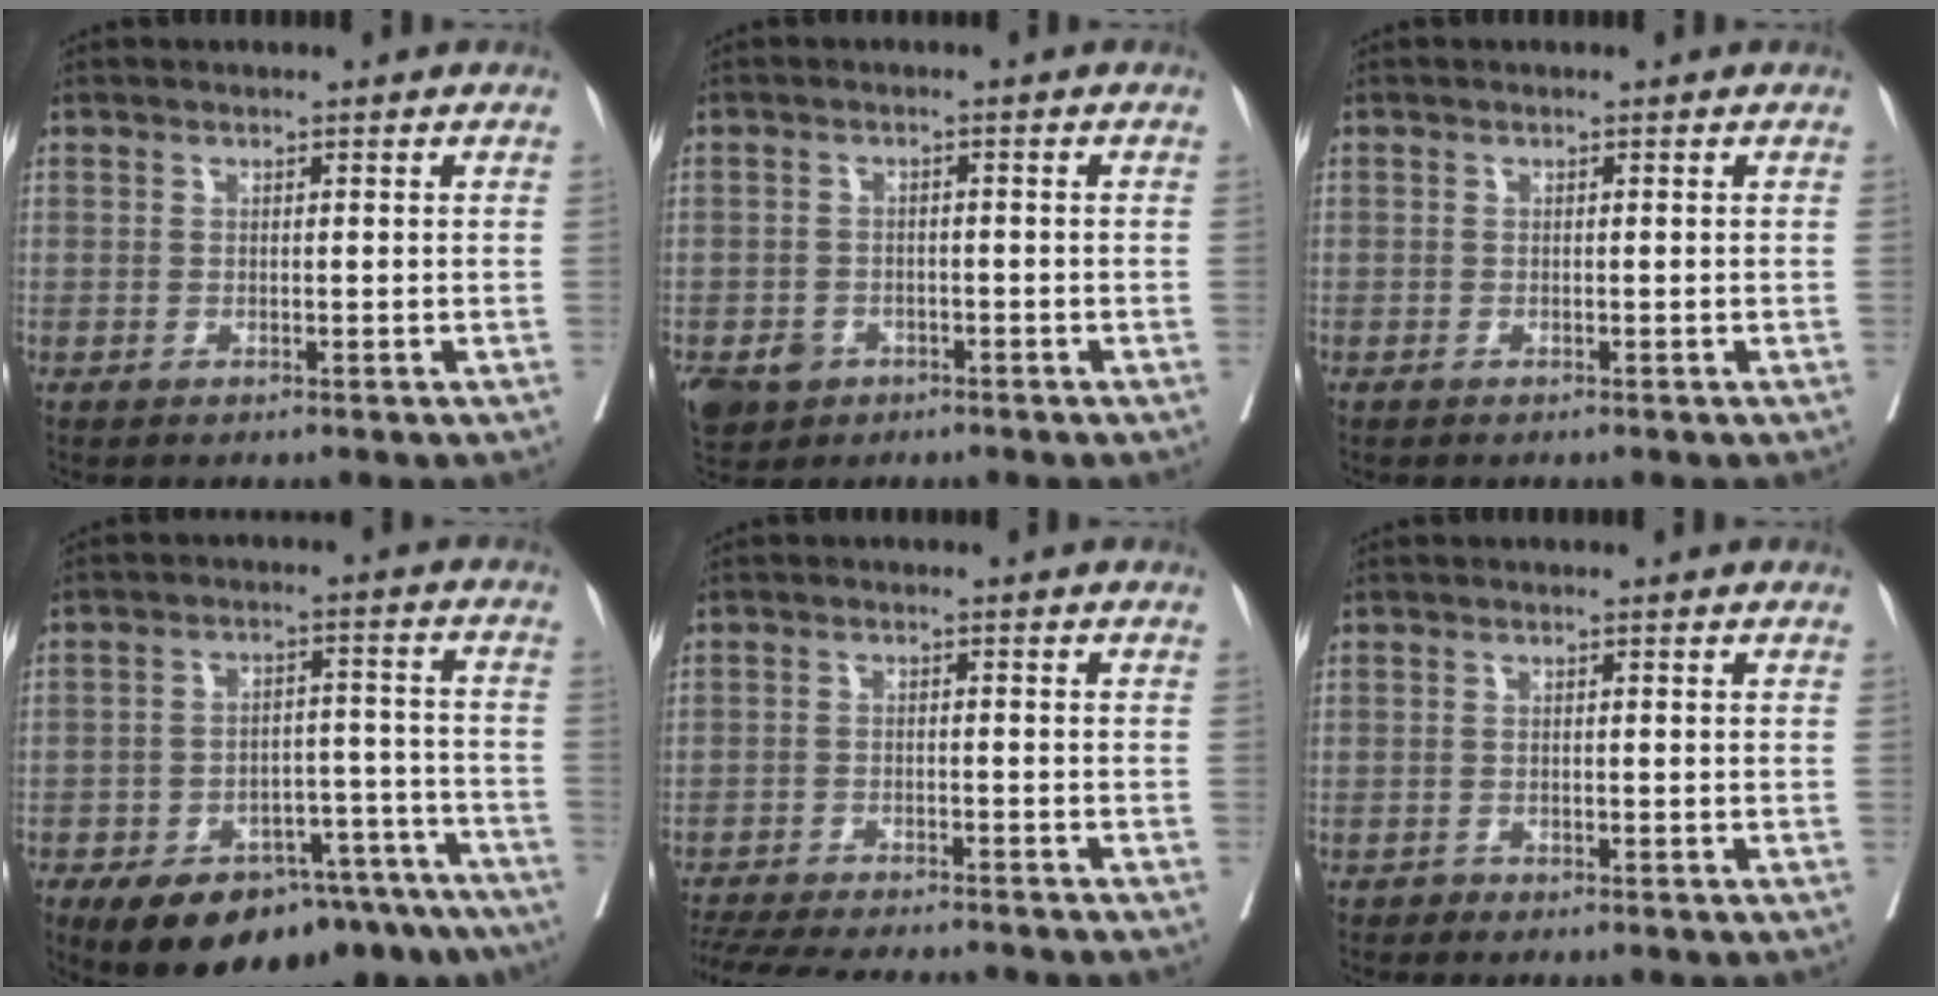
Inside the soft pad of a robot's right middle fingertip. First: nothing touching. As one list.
[{"total": 5.7, "force": [-3.2, 4.4, 1.7], "torque": [-0.033, 0.002, -0.047]}, {"total": 0.6, "force": [-0.2, 0.6, -0.1], "torque": [0.009, 0.008, -0.008]}, {"total": 19.6, "force": [-14.7, 7.9, 10.4], "torque": [-0.102, 0.027, -0.200]}, {"total": 15.0, "force": [-13.5, 2.4, 6.0], "torque": [-0.122, -0.020, -0.194]}, {"total": 0.6, "force": [-0.5, 0.3, -0.1], "torque": [-0.002, 0.000, -0.011]}]